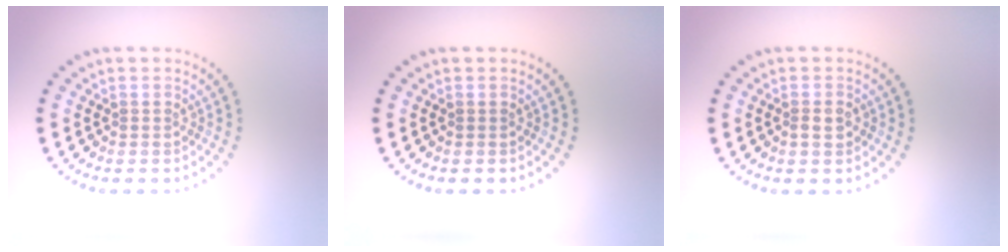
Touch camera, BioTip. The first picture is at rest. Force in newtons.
{"total": 0.0}
{"total": 1.2, "press": 1.1, "slide": 0.4}